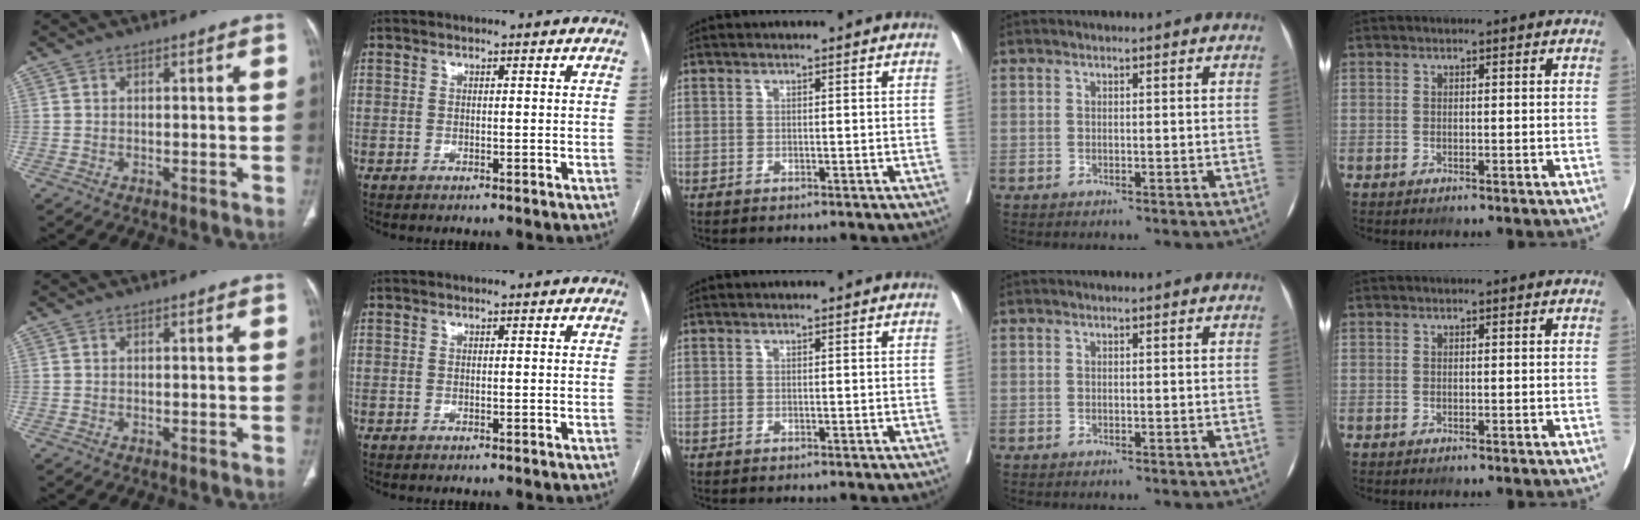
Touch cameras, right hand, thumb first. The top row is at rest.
{}